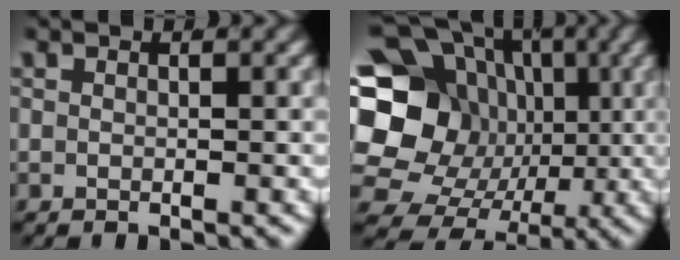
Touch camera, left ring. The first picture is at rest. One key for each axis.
{"total": 19.9, "fx": 0.6, "fy": 16.9, "fz": 10.6, "tx": -0.208, "ty": -0.050, "tz": 0.017}